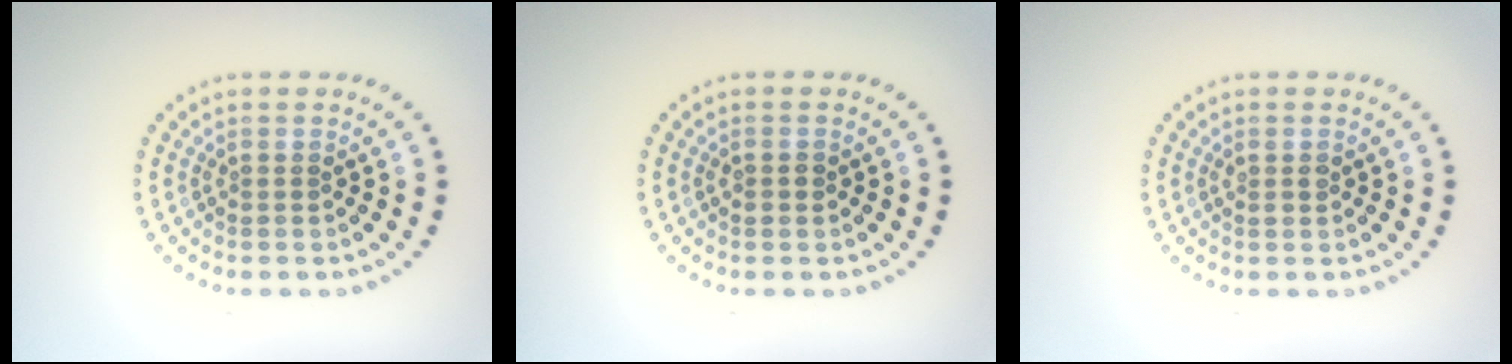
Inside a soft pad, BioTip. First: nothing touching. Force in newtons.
{"total": 0.9, "press": 0.9, "slide": 0.0}
{"total": 0.9, "press": 0.9, "slide": 0.2}